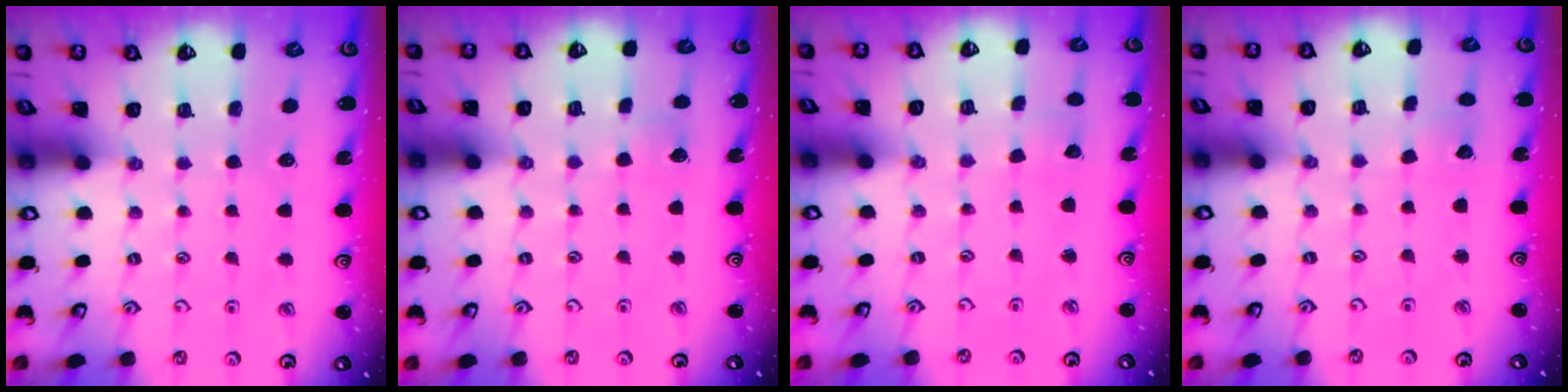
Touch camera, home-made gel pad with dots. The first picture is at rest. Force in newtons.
{"total": 2.9, "press": 2.9, "slide": 0.3}
{"total": 2.4, "press": 2.4, "slide": 0.3}
{"total": 2.3, "press": 2.2, "slide": 0.3}